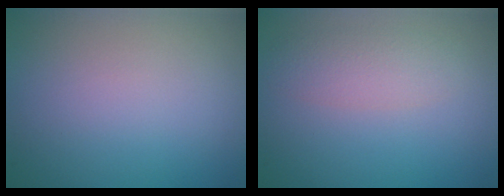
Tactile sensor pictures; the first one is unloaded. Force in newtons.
{"total": 2.3, "press": 2.3, "slide": 0.2}